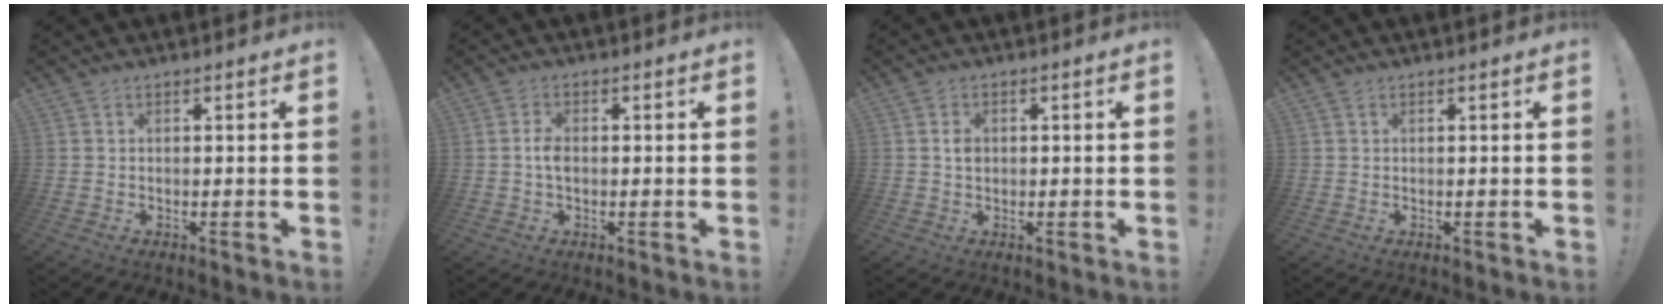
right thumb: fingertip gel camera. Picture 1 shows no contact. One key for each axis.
{"total": 3.3, "fx": -0.6, "fy": 1.8, "fz": 2.7, "tx": -0.042, "ty": 0.006, "tz": -0.011}
{"total": 3.0, "fx": 0.1, "fy": 2.6, "fz": 1.5, "tx": -0.005, "ty": -0.004, "tz": -0.003}
{"total": 0.0}